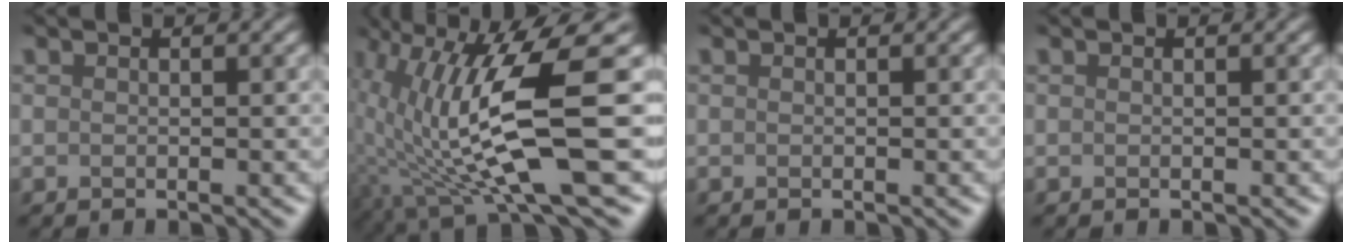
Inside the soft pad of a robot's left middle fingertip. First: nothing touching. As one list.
[{"total": 9.6, "force": [-0.2, 1.8, 9.5], "torque": [-0.182, -0.013, 0.006]}, {"total": 0.0}, {"total": 0.0}]